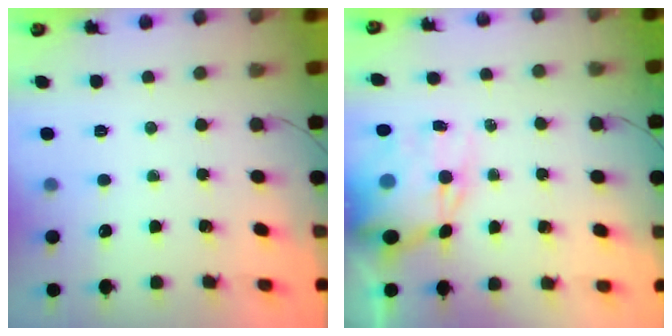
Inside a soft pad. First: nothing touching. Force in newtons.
{"total": 12.7, "press": 12.4, "slide": 2.8}